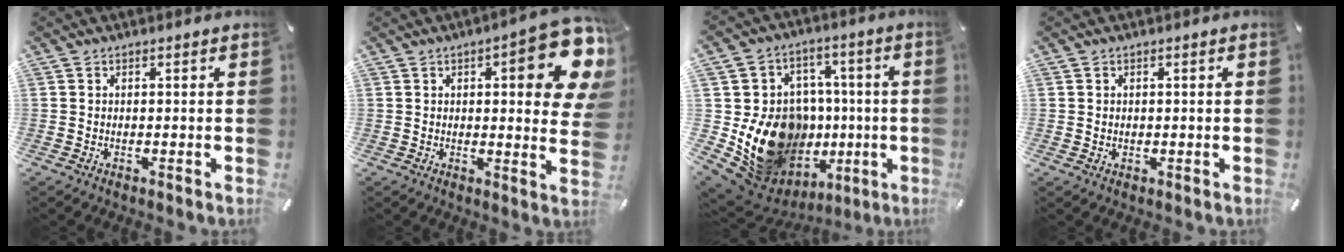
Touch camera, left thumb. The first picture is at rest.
{"total": 16.9, "force": [6.6, 5.3, 14.7], "torque": [-0.173, -0.038, 0.096]}
{"total": 21.1, "force": [-3.4, 17.5, 11.3], "torque": [-0.187, -0.001, -0.013]}
{"total": 1.0, "force": [0.3, 0.9, 0.1], "torque": [-0.002, 0.005, 0.004]}